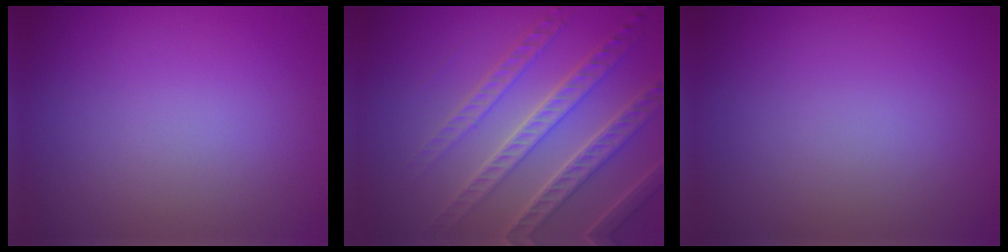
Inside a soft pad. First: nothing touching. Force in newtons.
{"total": 5.6, "press": 4.8, "slide": 2.8}
{"total": 0.0}